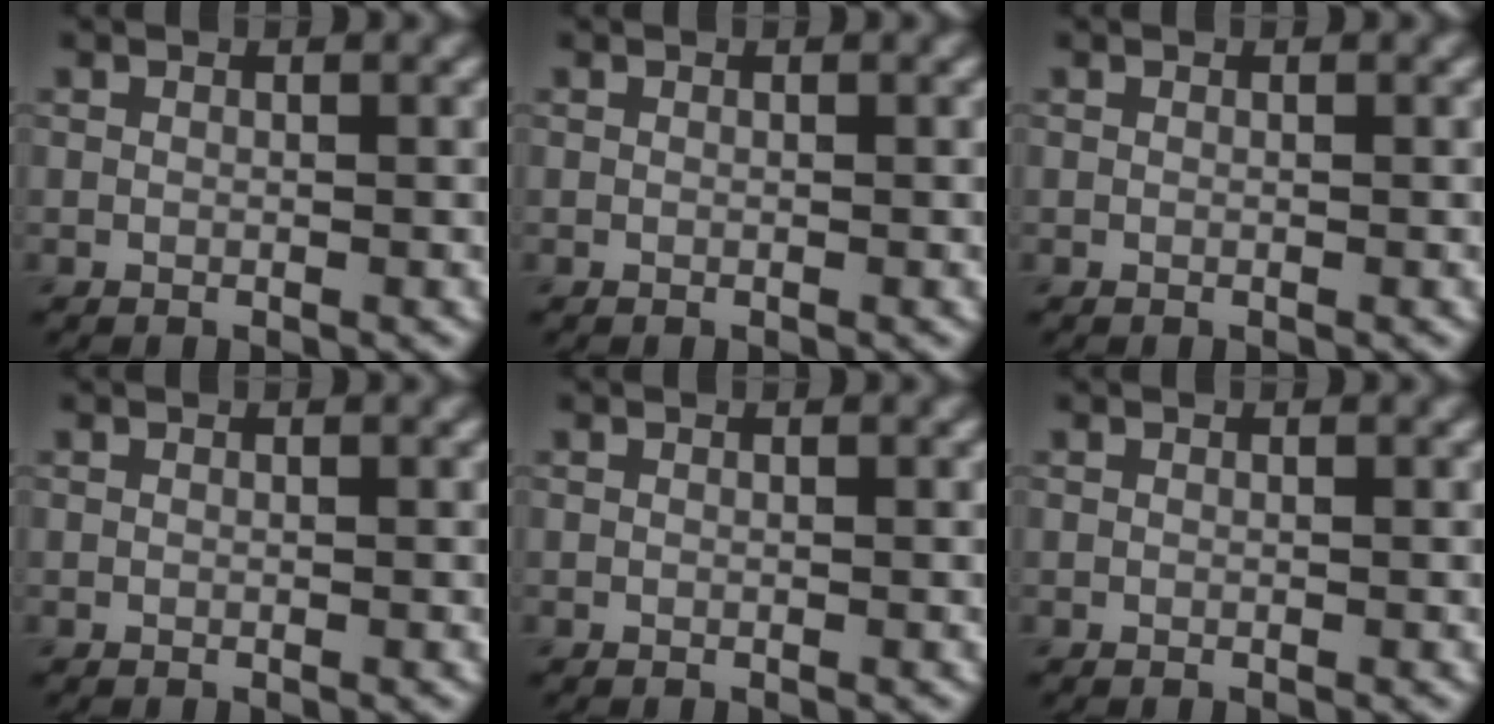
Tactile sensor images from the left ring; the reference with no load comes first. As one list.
[{"total": 0.0}, {"total": 0.0}, {"total": 0.0}, {"total": 0.0}, {"total": 0.0}]